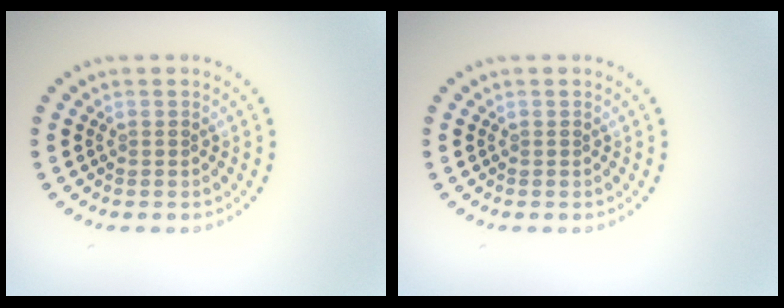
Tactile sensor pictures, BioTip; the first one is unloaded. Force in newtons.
{"total": 0.0}